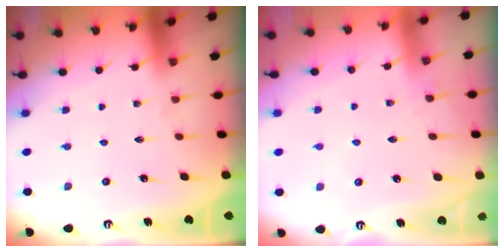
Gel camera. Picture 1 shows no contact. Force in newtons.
{"total": 3.0, "press": 3.0, "slide": 0.6}